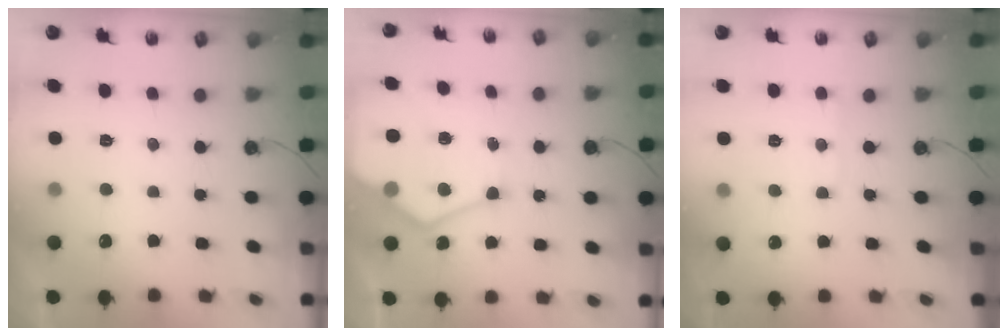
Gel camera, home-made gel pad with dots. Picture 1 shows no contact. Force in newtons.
{"total": 15.8, "press": 15.7, "slide": 1.6}
{"total": 2.5, "press": 2.5, "slide": 0.4}